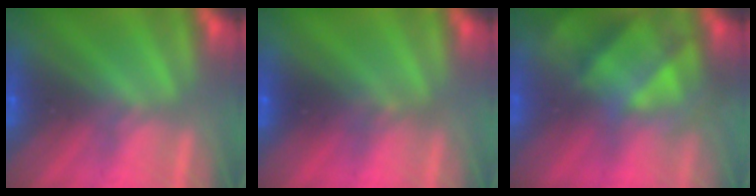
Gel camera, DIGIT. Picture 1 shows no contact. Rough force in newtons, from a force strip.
{"total": 2.3}
{"total": 5.1}